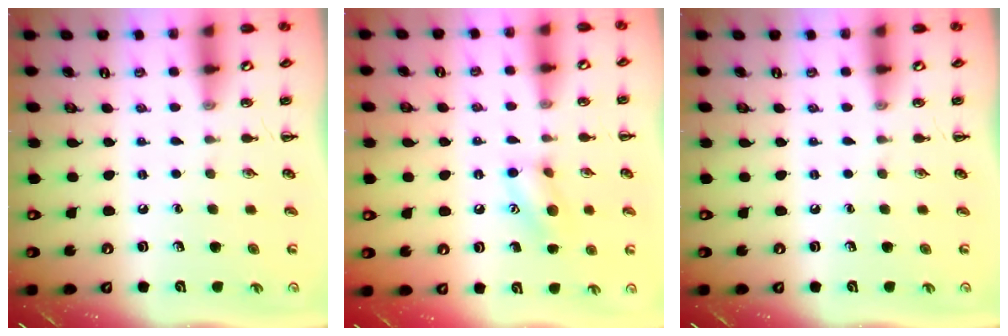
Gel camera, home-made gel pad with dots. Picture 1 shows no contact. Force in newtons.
{"total": 9.9, "press": 9.9, "slide": 0.8}
{"total": 0.0}